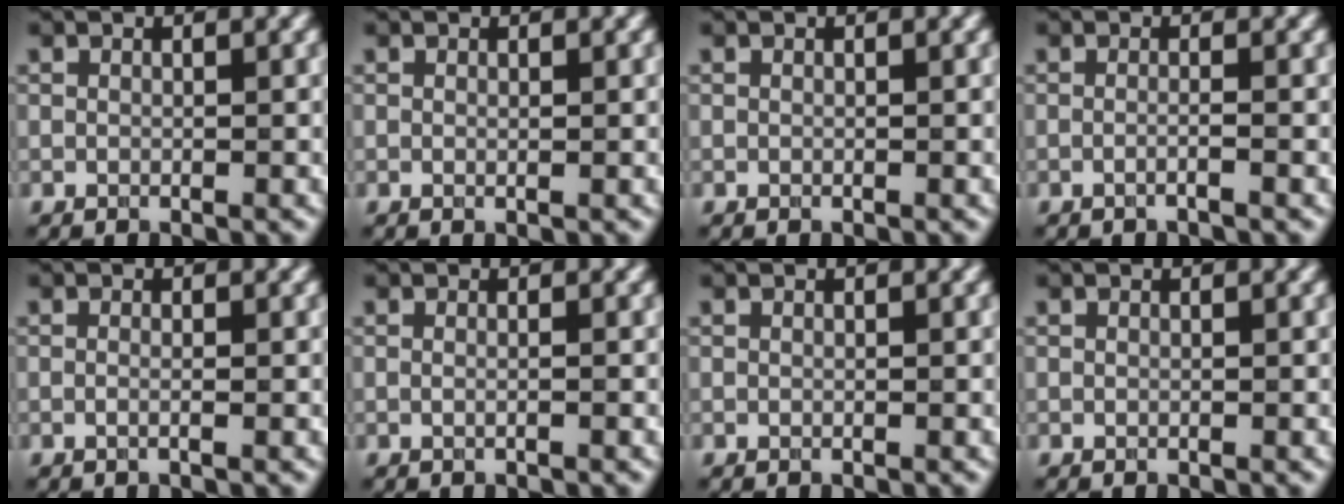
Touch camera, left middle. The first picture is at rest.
{"total": 0.0}
{"total": 0.0}
{"total": 1.3, "force": [-0.4, 0.4, 1.1], "torque": [-0.014, -0.007, -0.019]}
{"total": 1.0, "force": [0.0, 0.4, 0.9], "torque": [-0.008, -0.016, -0.007]}
{"total": 1.1, "force": [0.2, 0.6, 1.0], "torque": [-0.003, -0.012, -0.010]}
{"total": 0.0}
{"total": 0.0}